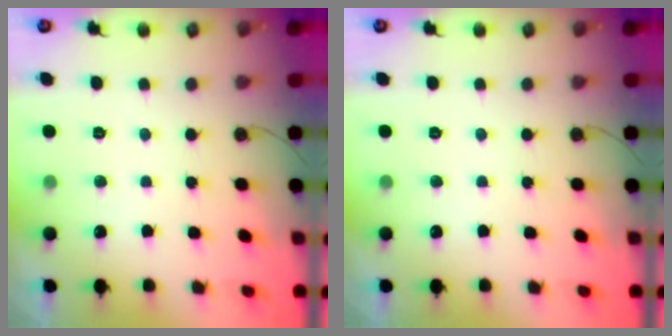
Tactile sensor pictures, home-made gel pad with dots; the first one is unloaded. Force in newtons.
{"total": 0.0}